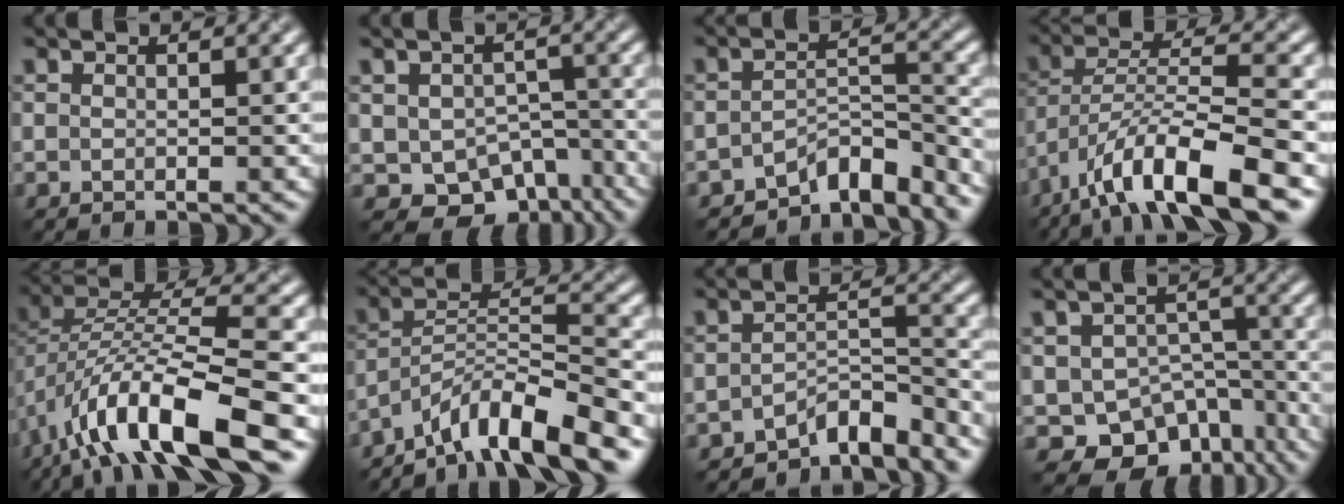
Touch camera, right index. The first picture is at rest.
{"total": 7.4, "force": [-3.7, 4.9, 4.0], "torque": [-0.053, -0.032, -0.039]}
{"total": 5.7, "force": [-4.8, 2.0, 2.3], "torque": [-0.016, 0.000, -0.079]}
{"total": 10.6, "force": [-6.8, 2.7, 7.7], "torque": [-0.125, 0.010, -0.126]}
{"total": 11.7, "force": [-5.7, 3.7, 9.5], "torque": [-0.175, 0.009, -0.109]}
{"total": 8.3, "force": [-6.5, 1.4, 5.0], "torque": [-0.076, 0.010, -0.120]}
{"total": 5.0, "force": [-4.4, 1.5, 1.9], "torque": [-0.015, 0.004, -0.074]}
{"total": 8.1, "force": [-4.3, 5.7, 3.8], "torque": [-0.043, -0.029, -0.051]}